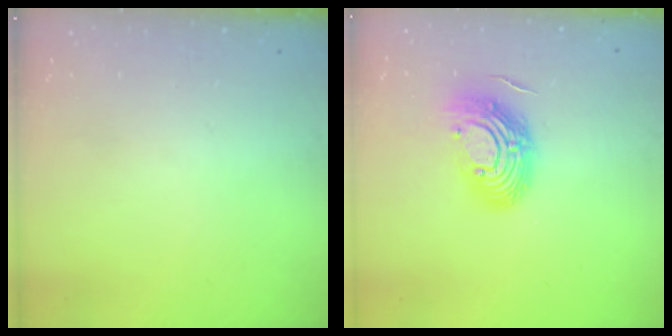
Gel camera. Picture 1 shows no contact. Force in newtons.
{"total": 13.5, "press": 13.5, "slide": 1.3}